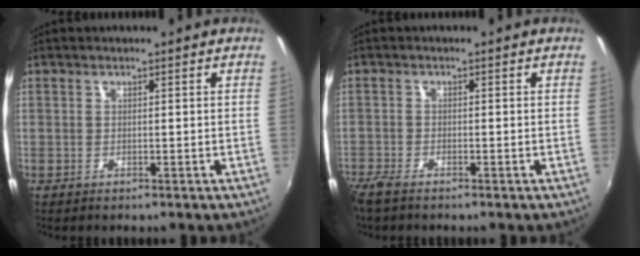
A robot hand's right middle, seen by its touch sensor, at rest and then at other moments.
{"total": 3.8, "force": [-3.2, 0.8, 1.8], "torque": [-0.049, -0.017, -0.065]}